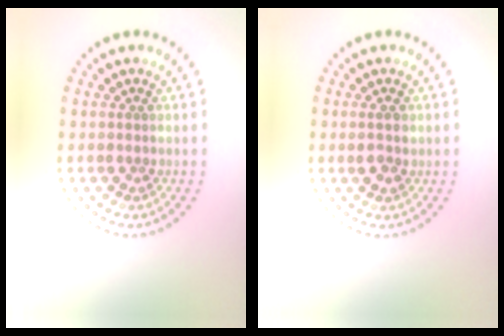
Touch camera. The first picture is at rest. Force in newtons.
{"total": 1.5, "press": 1.5, "slide": 0.2}